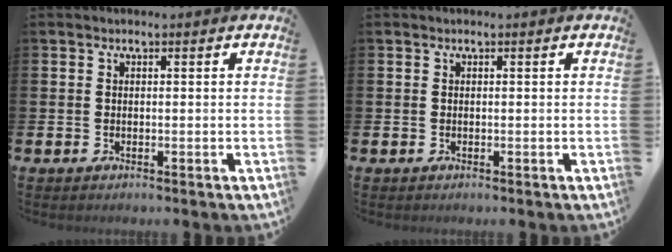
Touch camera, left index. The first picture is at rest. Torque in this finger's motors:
{"motor_torque": [-0.02, 0.02, 0.01, 0.00]}